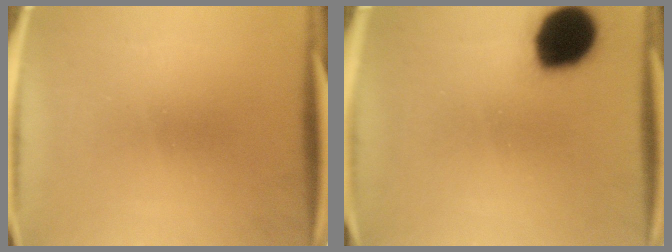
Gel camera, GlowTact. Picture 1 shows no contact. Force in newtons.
{"total": 16.3}